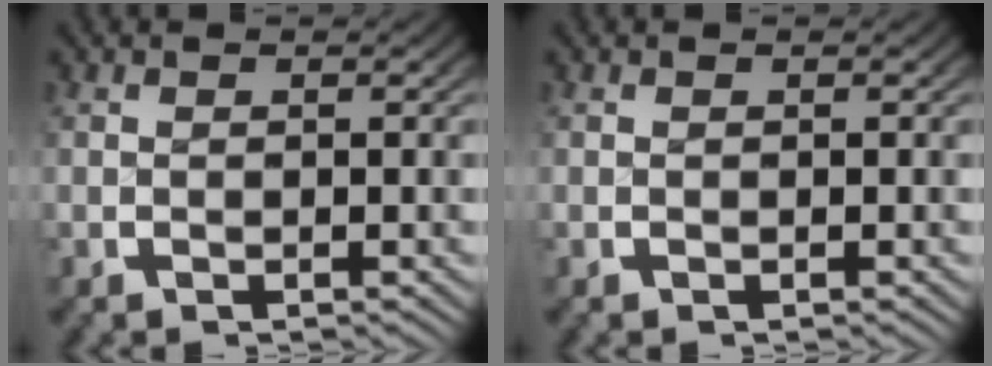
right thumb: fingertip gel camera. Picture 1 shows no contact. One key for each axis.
{"total": 0.0}